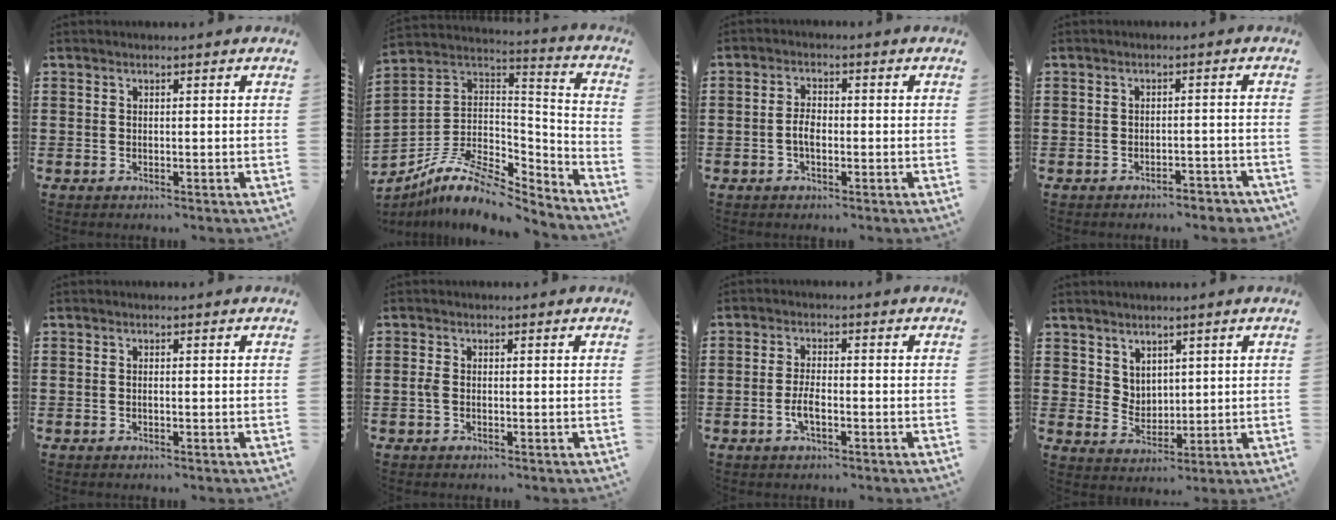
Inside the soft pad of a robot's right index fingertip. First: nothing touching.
{"total": 10.2, "force": [-7.9, 4.3, 4.9], "torque": [-0.104, 0.012, -0.152]}
{"total": 2.9, "force": [-0.7, 1.4, 2.4], "torque": [-0.060, -0.002, -0.017]}
{"total": 2.2, "force": [-2.1, 0.3, 0.5], "torque": [-0.013, 0.000, -0.044]}
{"total": 0.0}
{"total": 1.2, "force": [-0.3, 0.6, 0.9], "torque": [-0.026, -0.001, -0.010]}
{"total": 3.2, "force": [-1.2, 1.0, 2.7], "torque": [-0.056, 0.001, -0.024]}
{"total": 4.1, "force": [3.2, 2.6, 0.4], "torque": [-0.021, 0.000, 0.062]}